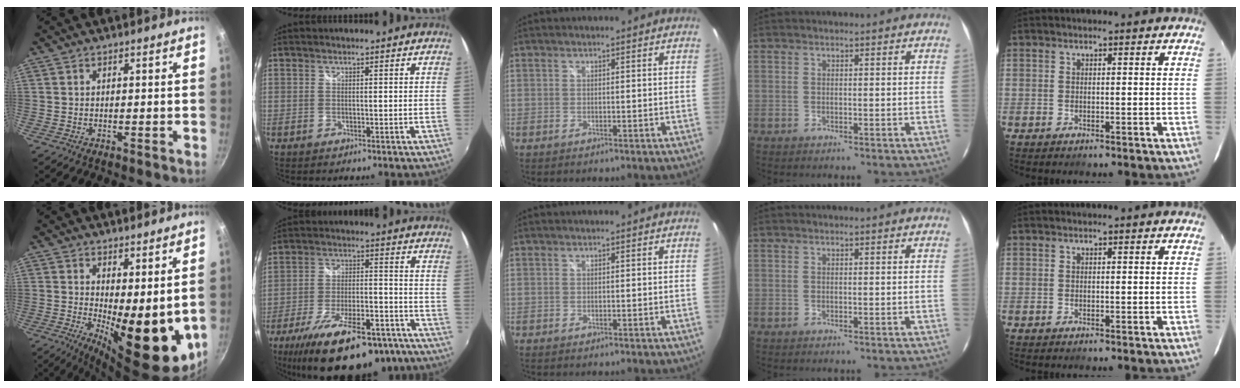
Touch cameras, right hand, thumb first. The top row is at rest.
{"thumb": {"total": 14.2, "force": [0.8, 5.6, 13.1], "torque": [-0.146, -0.029, 0.026]}, "index": {"total": 23.2, "force": [-16.6, 8.7, 13.7], "torque": [-0.243, -0.020, -0.239]}}